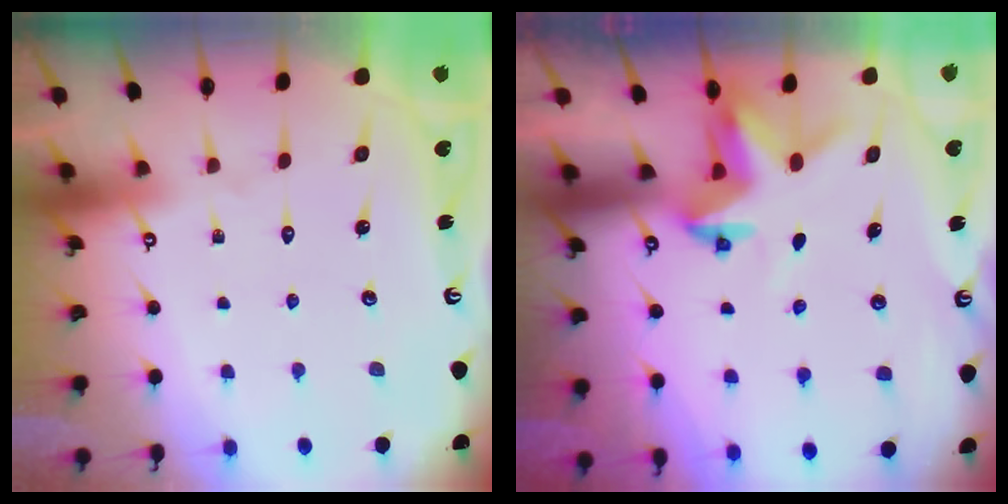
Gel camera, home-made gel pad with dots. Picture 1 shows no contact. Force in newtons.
{"total": 3.2, "press": 3.2, "slide": 0.1}